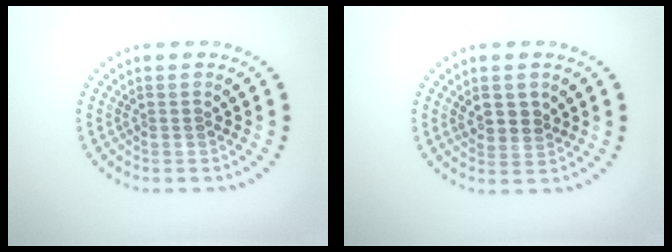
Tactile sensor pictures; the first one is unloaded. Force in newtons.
{"total": 2.3, "press": 2.1, "slide": 0.9}